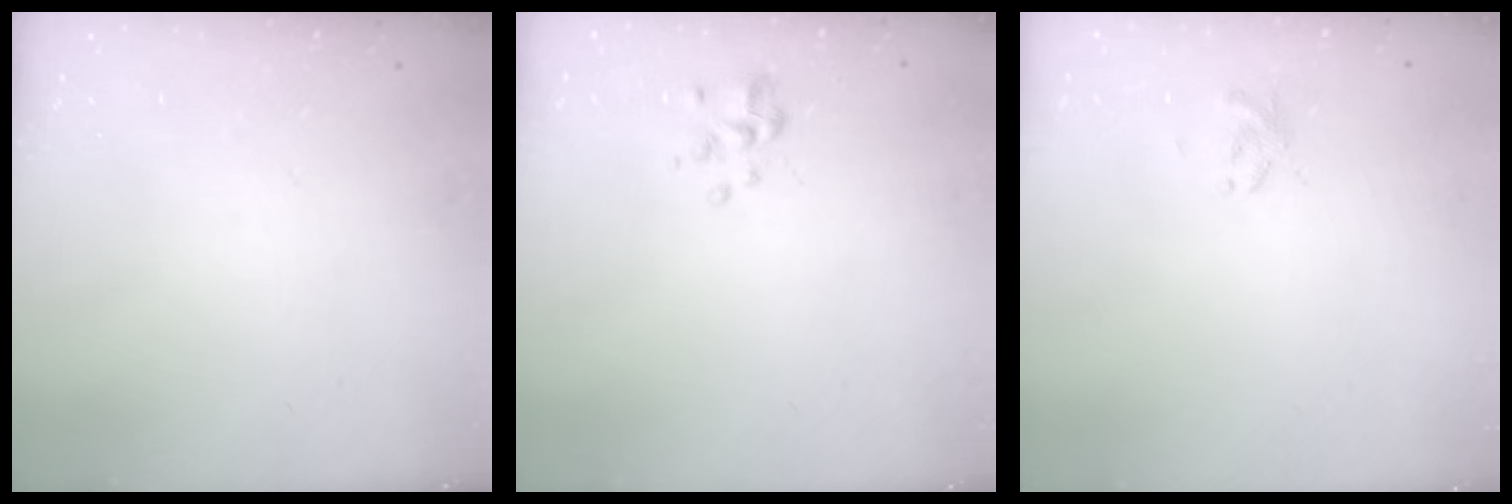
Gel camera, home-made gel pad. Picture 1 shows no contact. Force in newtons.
{"total": 2.2, "press": 2.1, "slide": 0.7}
{"total": 2.1, "press": 1.9, "slide": 0.8}